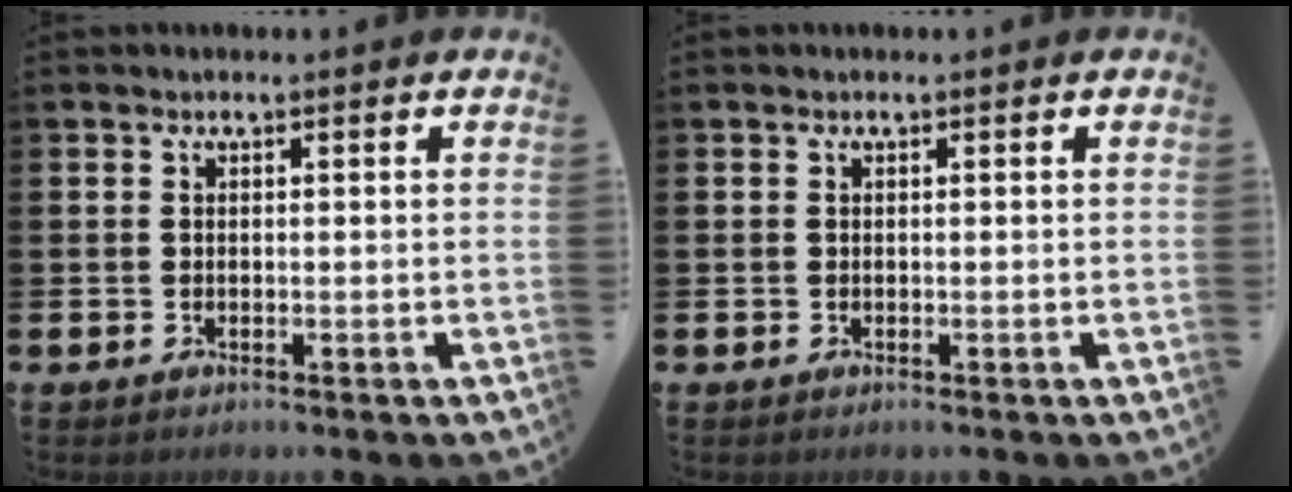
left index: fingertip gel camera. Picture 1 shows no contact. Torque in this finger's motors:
{"motor_torque": [-0.11, 0.09, -0.01, -0.01]}